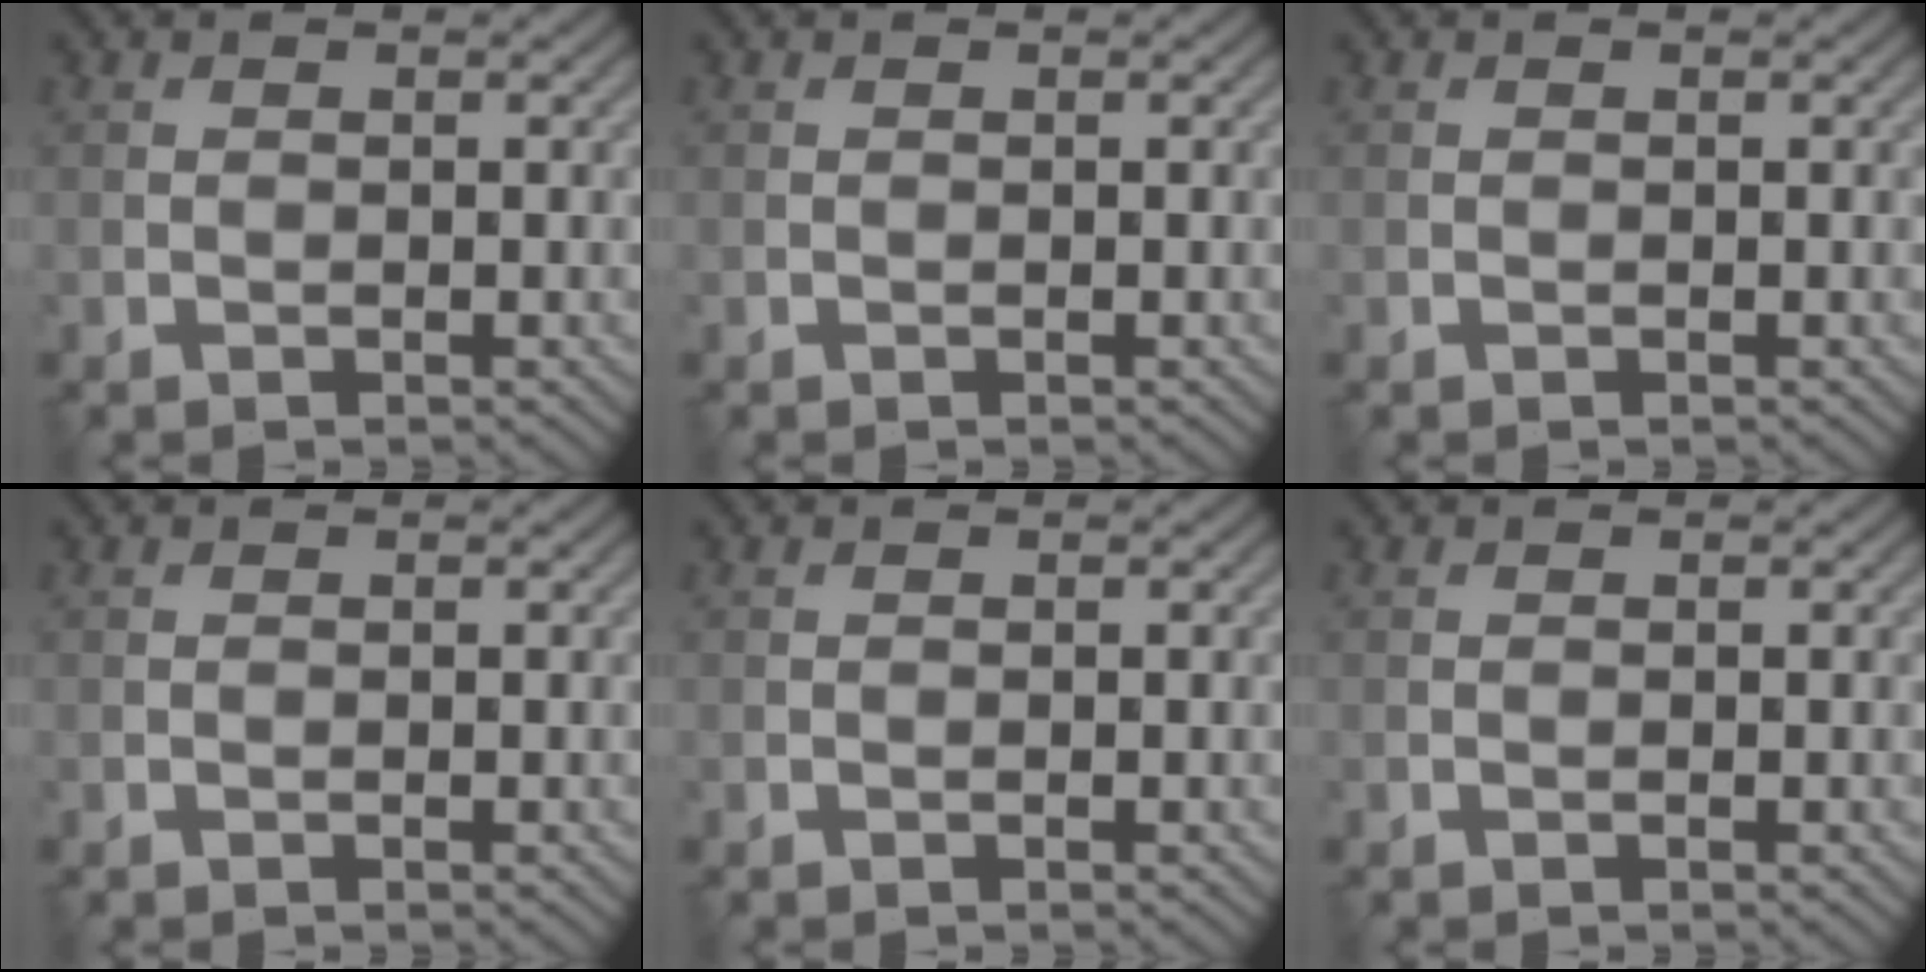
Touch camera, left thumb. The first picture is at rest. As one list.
[{"total": 0.0}, {"total": 0.0}, {"total": 0.0}, {"total": 0.0}, {"total": 0.0}]